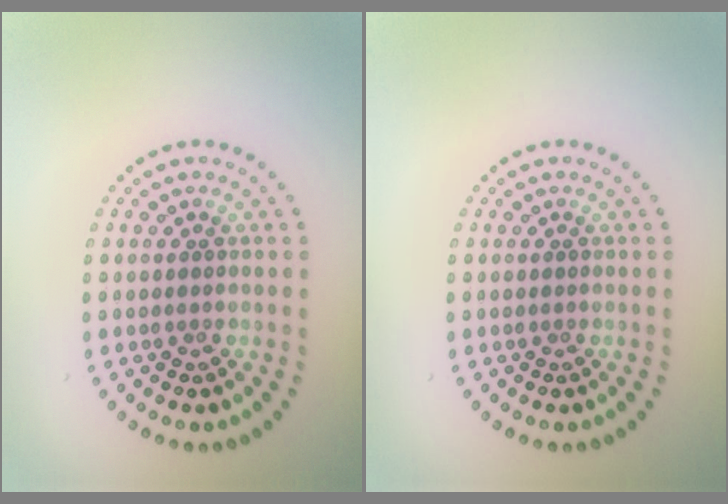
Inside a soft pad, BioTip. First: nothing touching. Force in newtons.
{"total": 0.0}